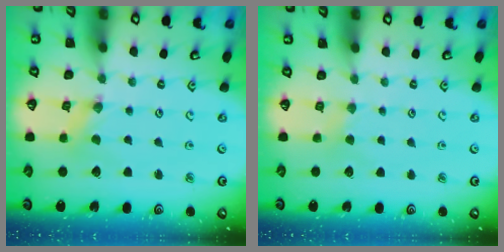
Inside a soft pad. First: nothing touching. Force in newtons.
{"total": 1.8, "press": 1.8, "slide": 0.3}